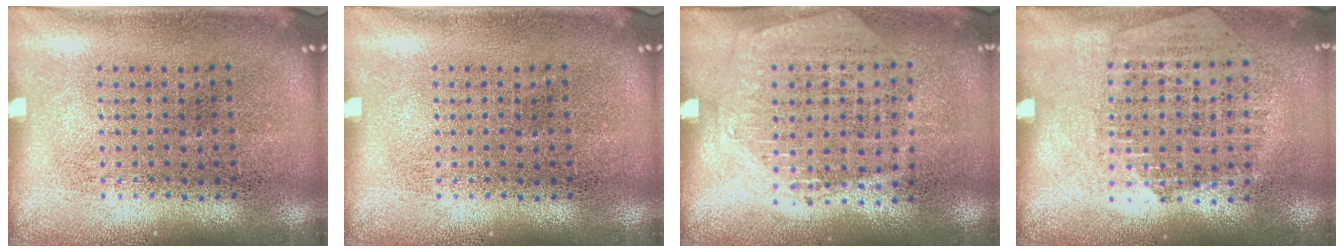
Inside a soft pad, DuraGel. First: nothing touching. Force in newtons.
{"total": 0.0}
{"total": 1.4, "press": 1.2, "slide": 0.6}
{"total": 1.3, "press": 1.2, "slide": 0.6}